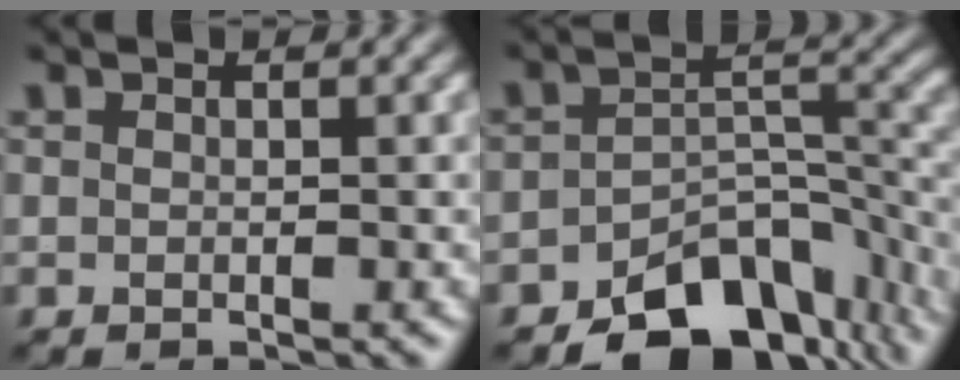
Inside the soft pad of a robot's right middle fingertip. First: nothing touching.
{"total": 9.4, "force": [-6.4, 4.8, 4.9], "torque": [-0.058, -0.017, -0.104]}